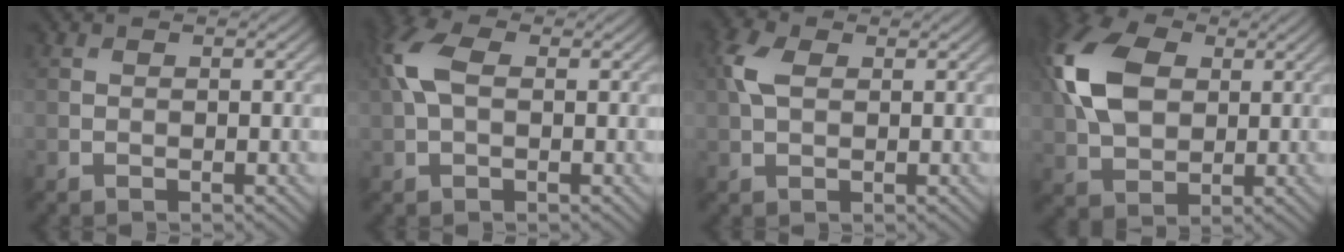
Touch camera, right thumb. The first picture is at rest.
{"total": 5.4, "force": [1.0, 3.1, 4.4], "torque": [-0.115, 0.018, 0.011]}
{"total": 3.7, "force": [1.0, 2.3, 2.8], "torque": [-0.076, 0.010, 0.015]}
{"total": 11.6, "force": [2.4, 7.7, 8.3], "torque": [-0.218, 0.021, 0.037]}